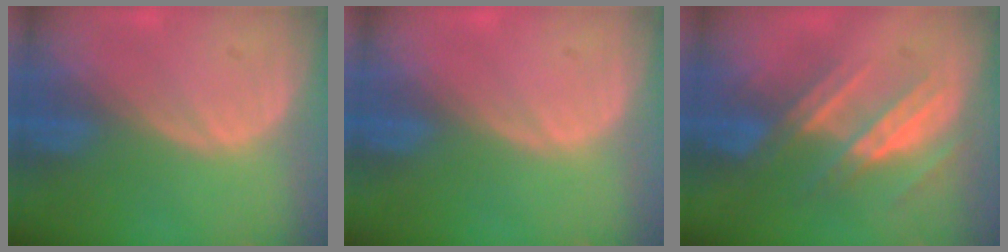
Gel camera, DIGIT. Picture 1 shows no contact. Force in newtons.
{"total": 0.0}
{"total": 7.2, "press": 6.6, "slide": 2.7}